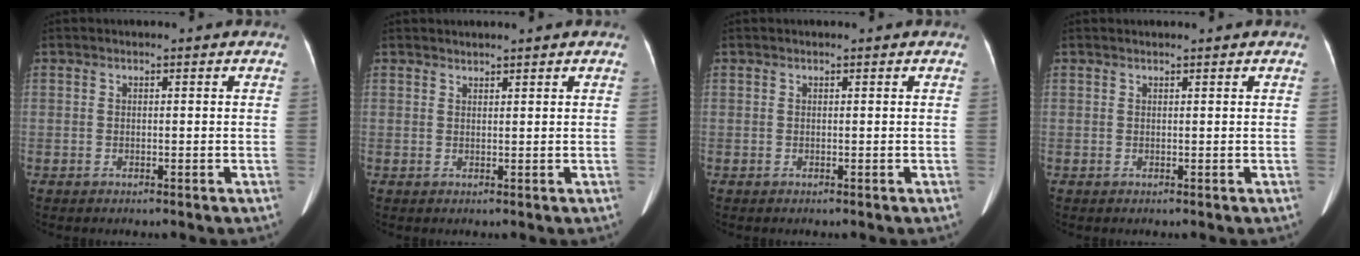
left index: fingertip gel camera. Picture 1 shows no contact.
{"total": 1.3, "force": [1.2, 0.1, 0.3], "torque": [-0.006, 0.015, 0.026]}
{"total": 0.0}
{"total": 1.0, "force": [1.0, 0.0, 0.3], "torque": [-0.008, 0.017, 0.020]}